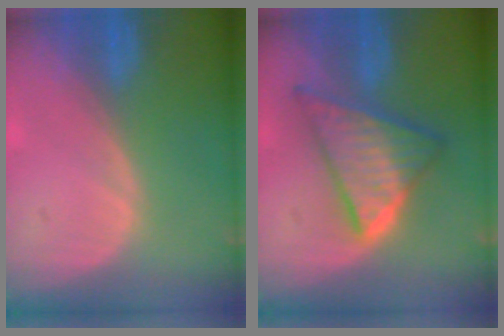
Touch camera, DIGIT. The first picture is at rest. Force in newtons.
{"total": 9.2, "press": 9.1, "slide": 0.6}